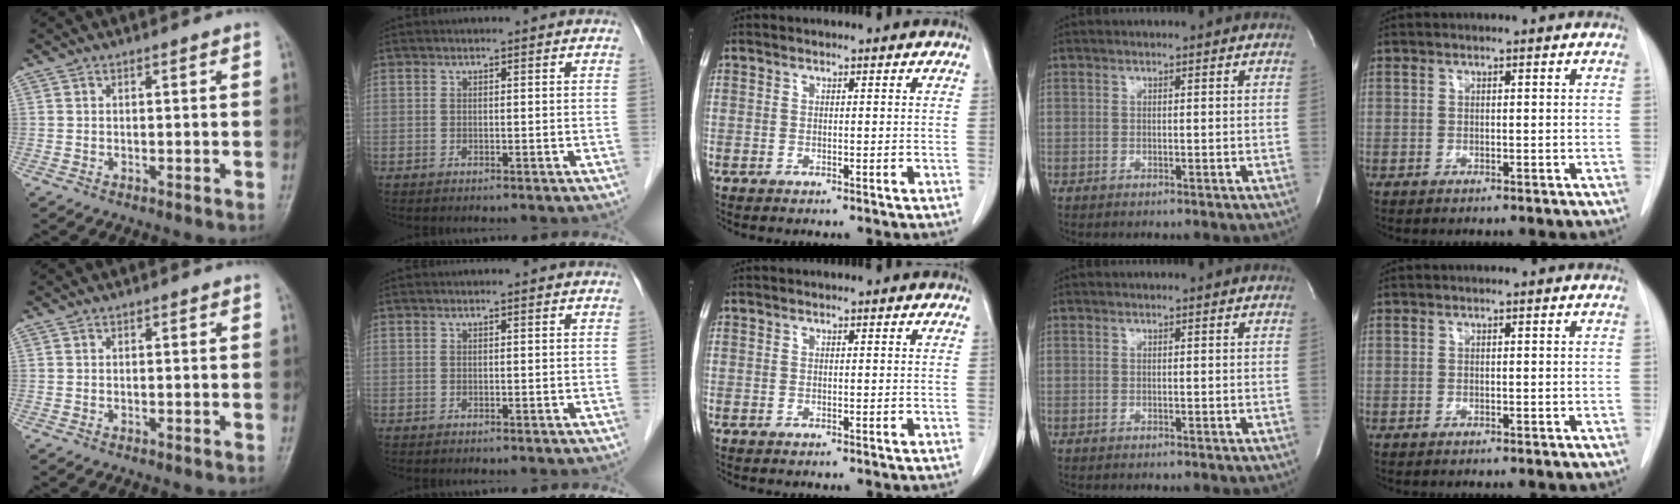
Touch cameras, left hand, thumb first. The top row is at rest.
{}